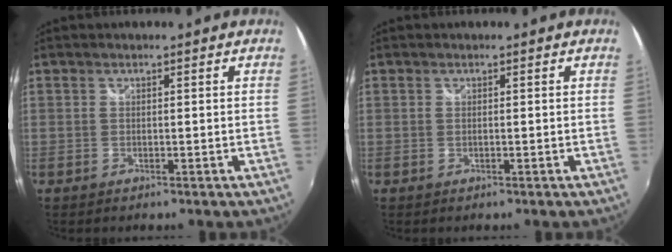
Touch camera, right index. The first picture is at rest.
{"total": 0.0}